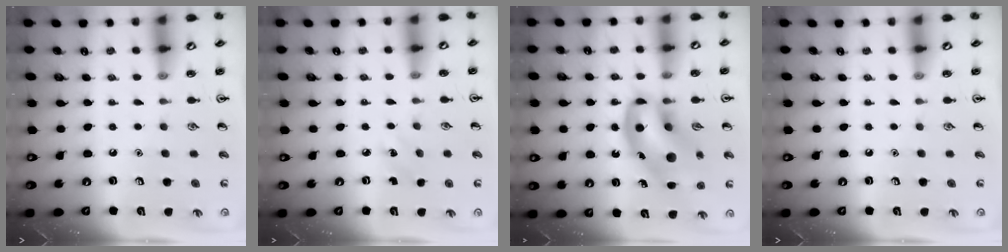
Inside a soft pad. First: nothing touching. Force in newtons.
{"total": 2.5, "press": 2.3, "slide": 0.9}
{"total": 15.6, "press": 15.2, "slide": 3.5}
{"total": 0.0}